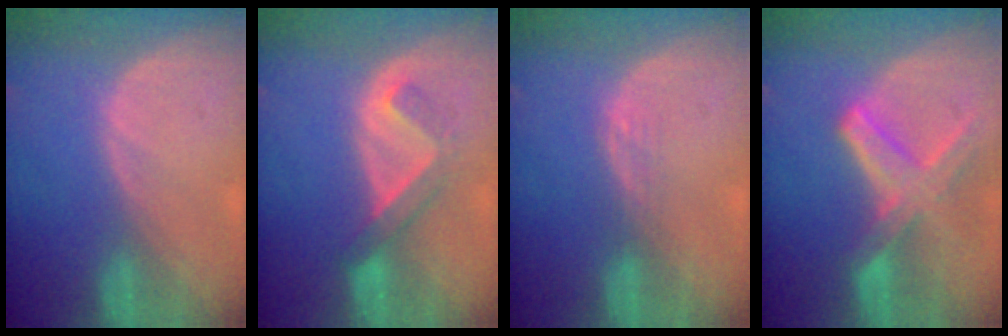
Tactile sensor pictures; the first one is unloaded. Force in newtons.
{"total": 5.2, "press": 4.6, "slide": 2.4}
{"total": 1.5, "press": 1.5, "slide": 0.3}
{"total": 8.3, "press": 7.3, "slide": 4.0}